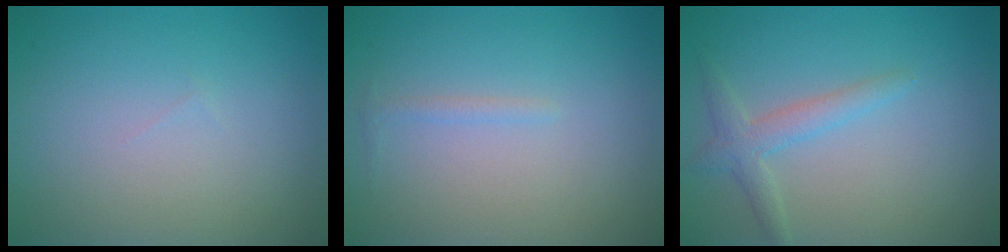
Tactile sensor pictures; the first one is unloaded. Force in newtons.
{"total": 0.7, "press": 0.7, "slide": 0.0}
{"total": 2.2, "press": 2.2, "slide": 0.1}